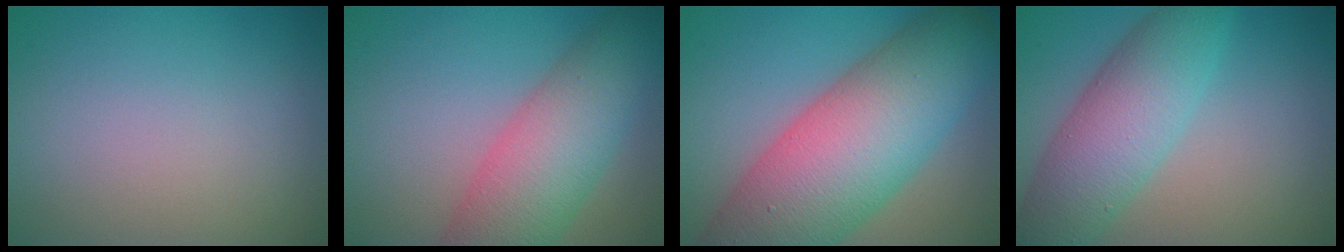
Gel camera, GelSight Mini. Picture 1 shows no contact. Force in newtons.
{"total": 8.1, "press": 8.1, "slide": 0.0}
{"total": 14.1, "press": 14.1, "slide": 0.5}
{"total": 7.4, "press": 7.4, "slide": 0.2}